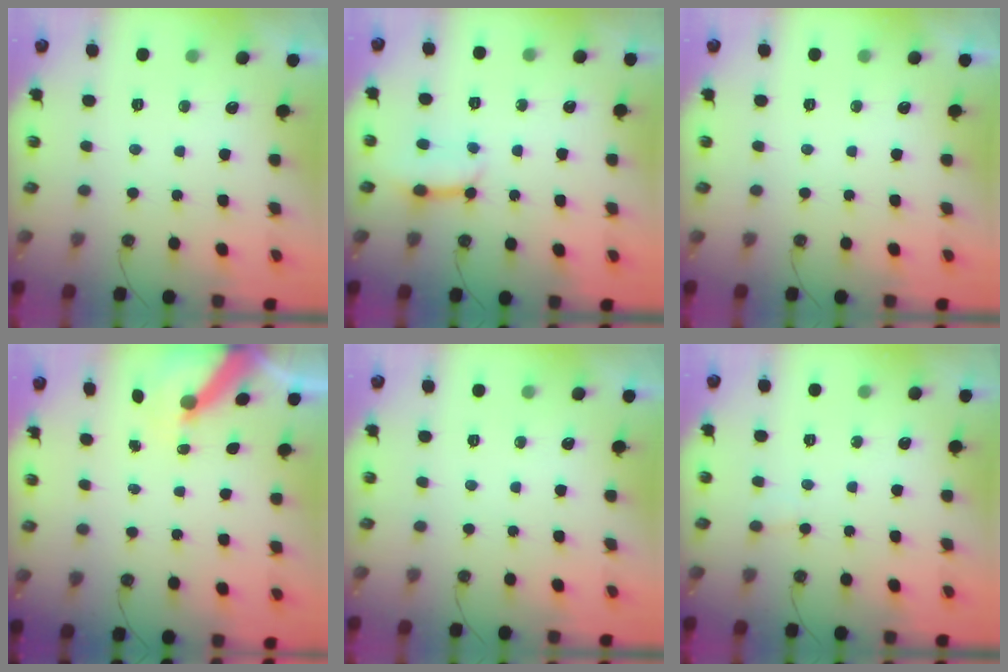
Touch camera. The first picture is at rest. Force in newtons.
{"total": 7.0, "press": 6.9, "slide": 0.7}
{"total": 0.0}
{"total": 6.6, "press": 6.6, "slide": 0.7}
{"total": 0.0}
{"total": 4.4, "press": 4.4, "slide": 0.4}